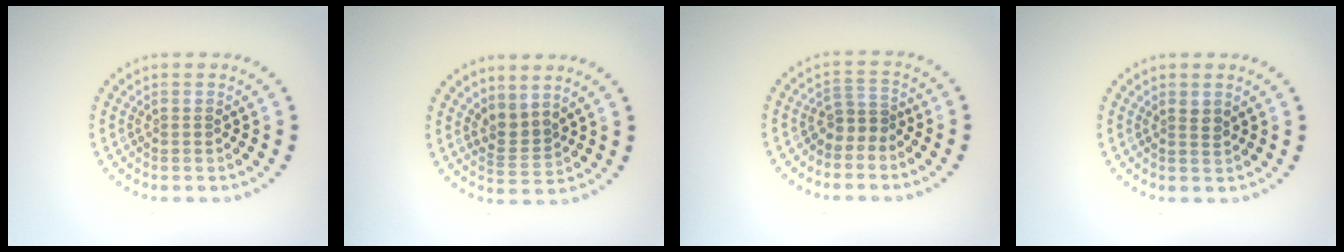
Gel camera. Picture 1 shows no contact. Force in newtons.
{"total": 2.3, "press": 1.5, "slide": 1.7}
{"total": 1.9, "press": 1.2, "slide": 1.4}
{"total": 0.9, "press": 0.8, "slide": 0.4}